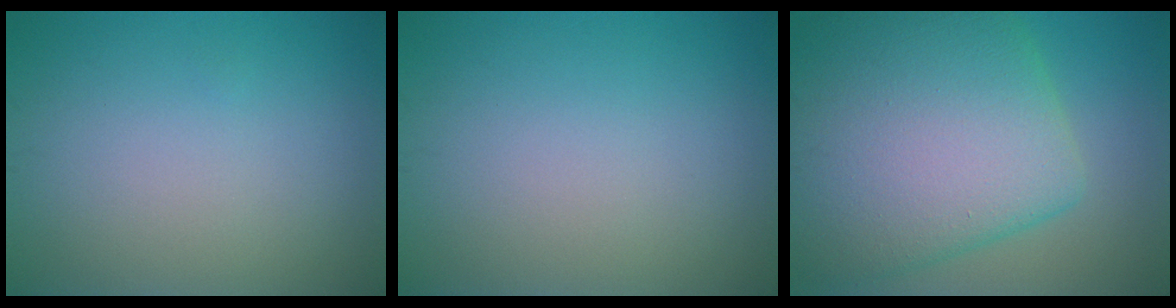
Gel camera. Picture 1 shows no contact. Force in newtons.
{"total": 0.0}
{"total": 12.9, "press": 12.9, "slide": 0.4}